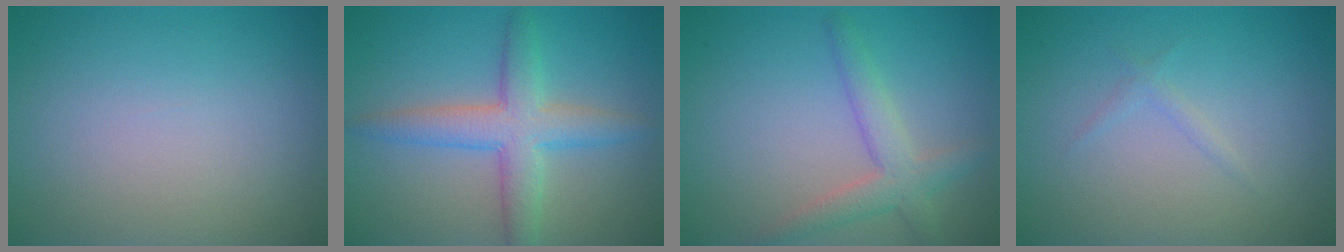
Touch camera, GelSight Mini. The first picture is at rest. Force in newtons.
{"total": 5.0, "press": 5.0, "slide": 0.1}
{"total": 3.2, "press": 3.2, "slide": 0.2}
{"total": 0.8, "press": 0.8, "slide": 0.1}